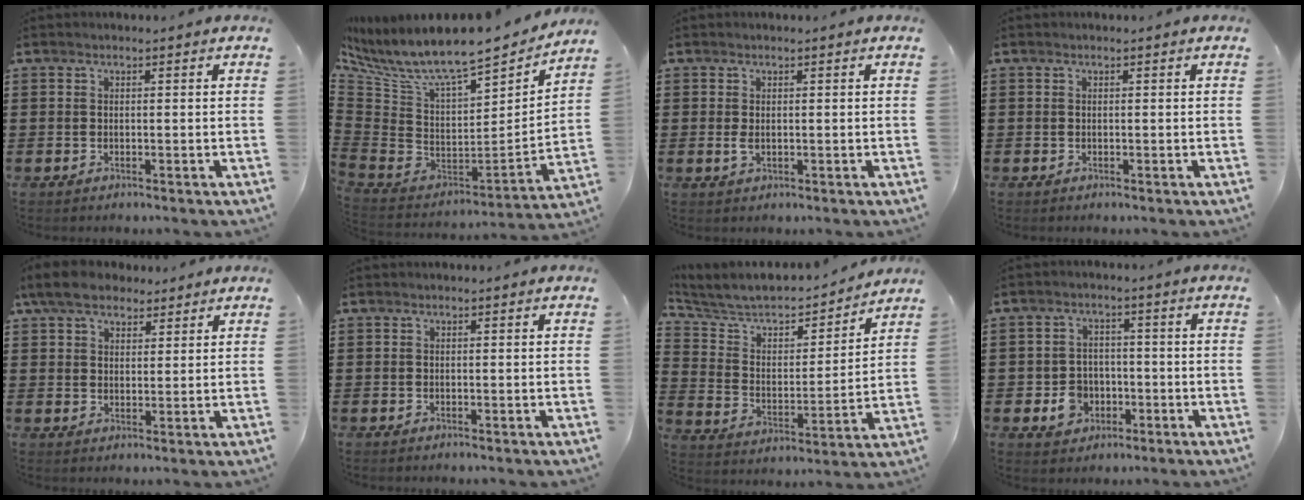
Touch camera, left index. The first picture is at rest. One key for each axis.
{"total": 9.3, "fx": 7.1, "fy": 2.5, "fz": 5.4, "tx": -0.133, "ty": -0.056, "tz": 0.121}
{"total": 1.4, "fx": 0.1, "fy": 0.7, "fz": 1.3, "tx": -0.033, "ty": -0.001, "tz": -0.001}
{"total": 0.0}
{"total": 6.4, "fx": 5.0, "fy": 3.0, "fz": 2.7, "tx": -0.064, "ty": 0.001, "tz": 0.092}
{"total": 0.0}
{"total": 5.9, "fx": 5.1, "fy": 2.3, "fz": 1.8, "tx": -0.067, "ty": -0.037, "tz": 0.082}
{"total": 5.1, "fx": -1.8, "fy": 4.3, "fz": 2.0, "tx": -0.043, "ty": 0.011, "tz": -0.031}